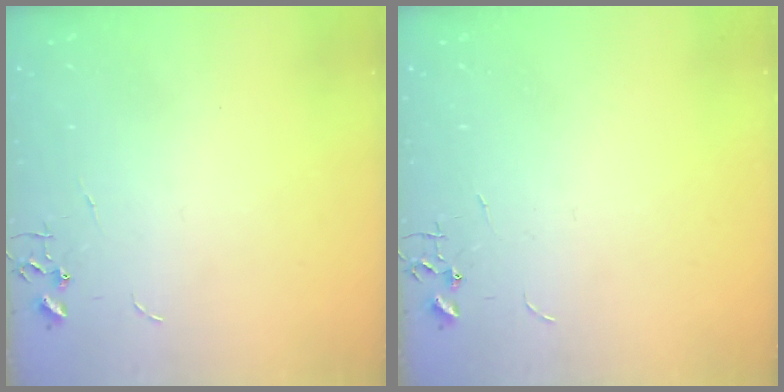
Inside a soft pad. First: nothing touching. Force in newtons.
{"total": 0.0}